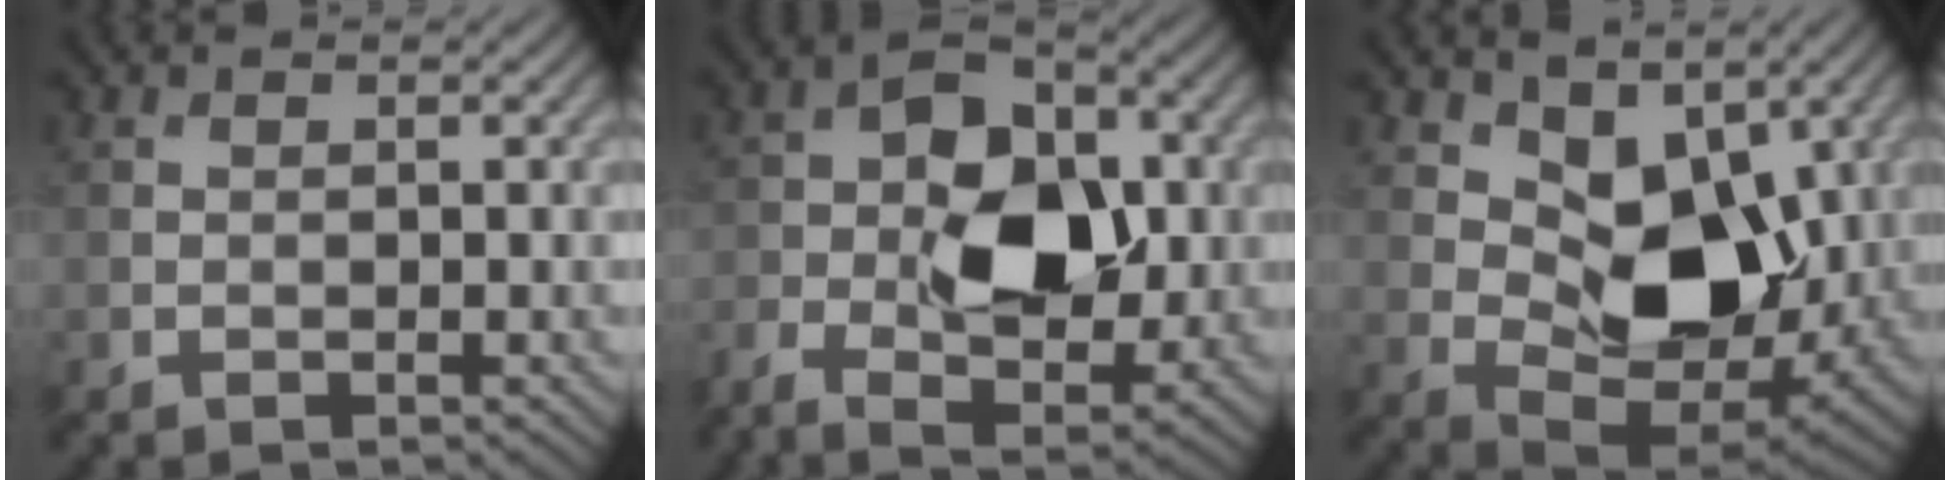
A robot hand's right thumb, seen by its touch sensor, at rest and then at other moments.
{"total": 11.6, "force": [-1.9, 6.8, 9.1], "torque": [-0.164, 0.001, -0.038]}
{"total": 10.3, "force": [3.1, 6.6, 7.4], "torque": [-0.135, -0.018, 0.052]}